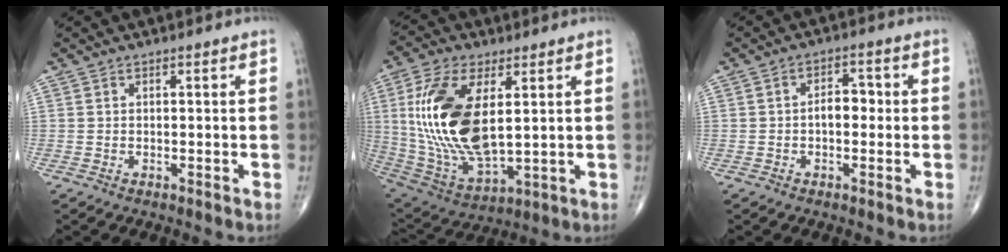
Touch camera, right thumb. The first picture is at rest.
{"total": 20.9, "force": [3.5, 9.9, 18.0], "torque": [-0.367, -0.022, 0.076]}
{"total": 4.1, "force": [-0.3, 2.5, 3.2], "torque": [-0.035, 0.015, -0.011]}